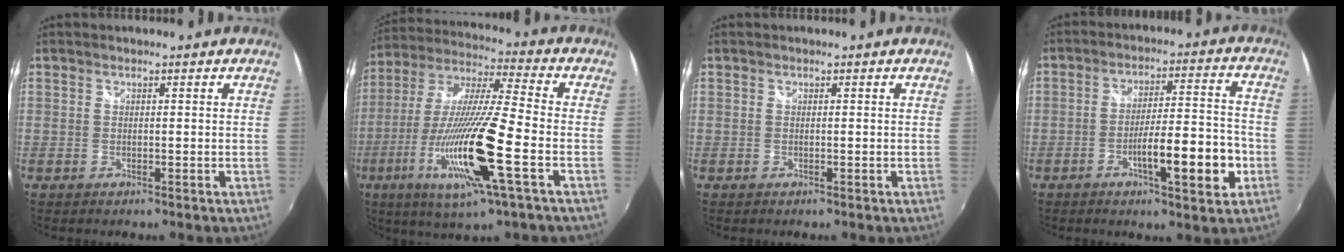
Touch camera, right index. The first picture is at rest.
{"total": 21.4, "force": [-7.9, 1.9, 19.7], "torque": [-0.381, -0.042, -0.148]}
{"total": 0.0}
{"total": 11.8, "force": [-4.4, 2.1, 10.8], "torque": [-0.175, 0.001, -0.059]}